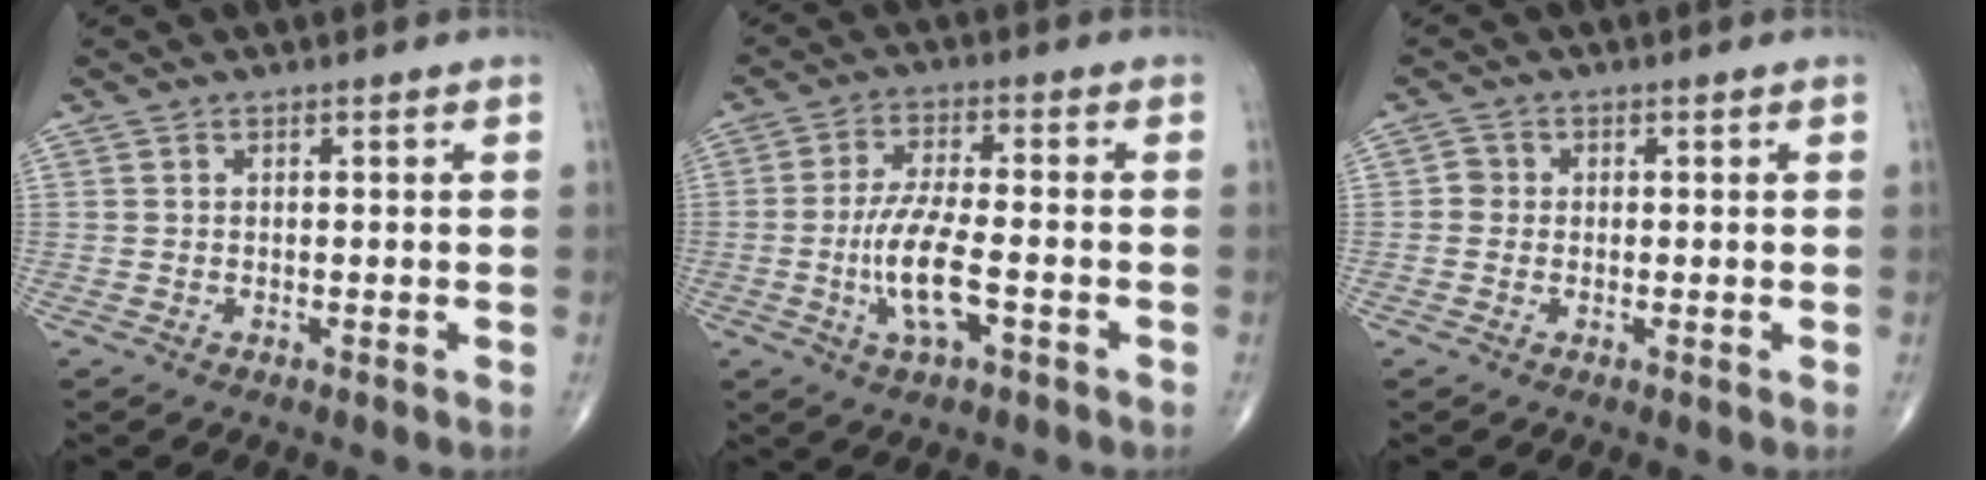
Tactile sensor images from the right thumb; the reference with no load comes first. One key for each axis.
{"total": 9.1, "fx": -2.6, "fy": 2.8, "fz": 8.3, "tx": -0.170, "ty": 0.012, "tz": -0.048}
{"total": 1.7, "fx": -0.2, "fy": 1.6, "fz": 0.5, "tx": 0.002, "ty": 0.006, "tz": -0.009}